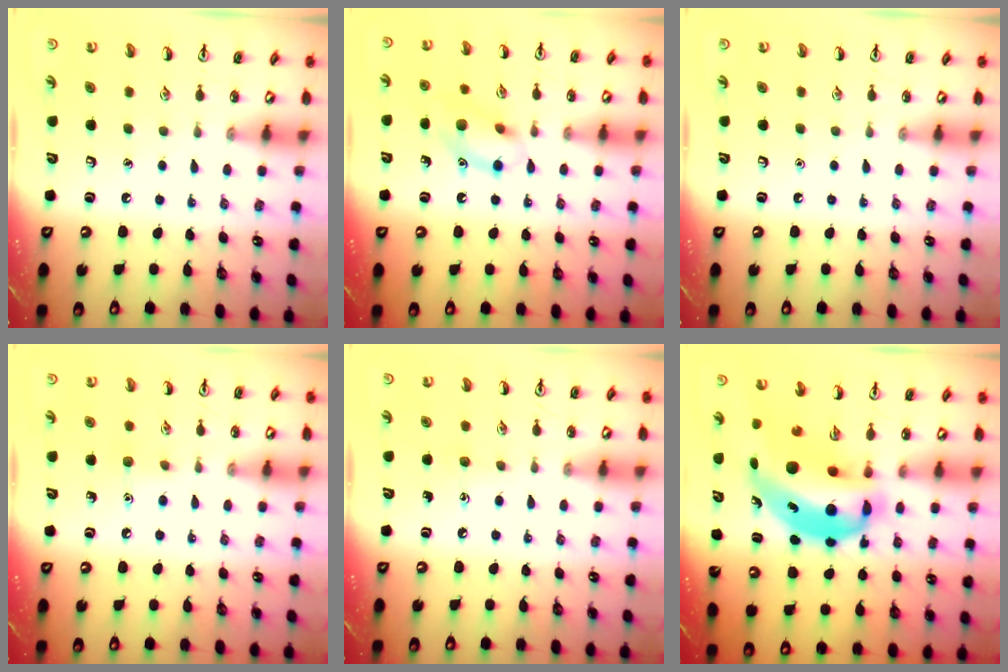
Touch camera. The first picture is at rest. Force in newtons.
{"total": 11.6, "press": 11.6, "slide": 0.6}
{"total": 0.0}
{"total": 5.8, "press": 5.5, "slide": 1.8}
{"total": 4.5, "press": 4.2, "slide": 1.6}
{"total": 13.4, "press": 12.9, "slide": 3.9}